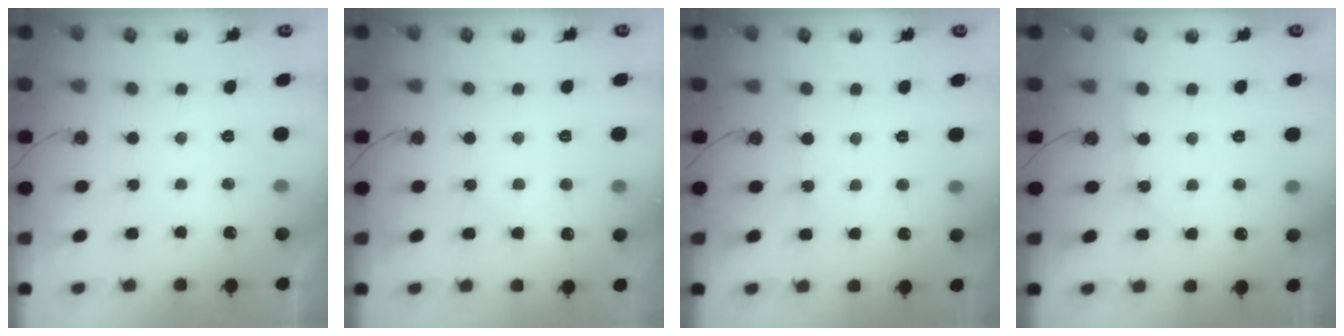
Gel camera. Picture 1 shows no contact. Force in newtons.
{"total": 3.7, "press": 3.7, "slide": 0.5}
{"total": 1.8, "press": 1.8, "slide": 0.3}
{"total": 3.4, "press": 3.3, "slide": 0.4}